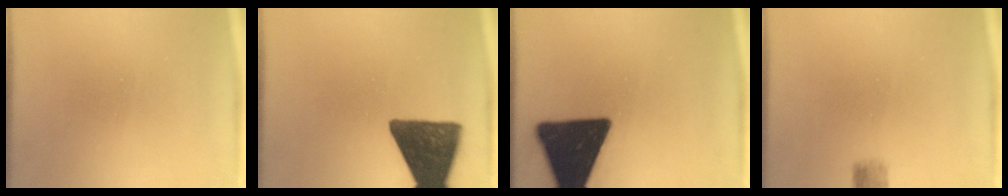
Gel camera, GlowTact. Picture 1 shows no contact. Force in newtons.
{"total": 13.3}
{"total": 19.0}
{"total": 2.2}